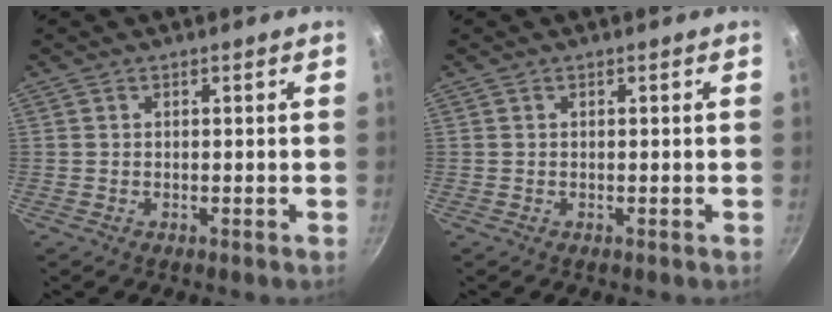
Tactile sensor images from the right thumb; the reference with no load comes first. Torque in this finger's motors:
{"motor_torque": [0.14, 0.22, -0.13, 0.10, 0.01]}